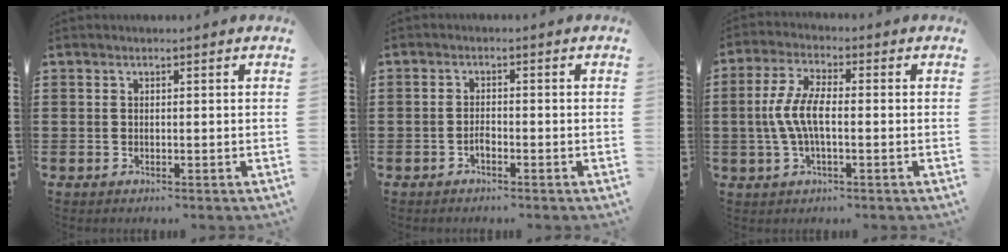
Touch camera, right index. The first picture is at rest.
{"total": 1.5, "force": [-1.0, 0.6, 0.9], "torque": [-0.019, 0.000, -0.020]}
{"total": 6.6, "force": [-1.0, 2.3, 6.1], "torque": [-0.141, -0.007, -0.029]}